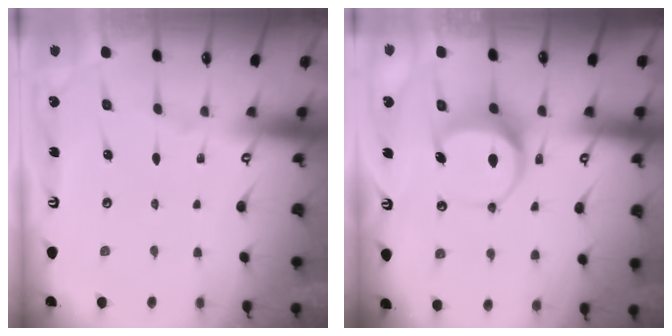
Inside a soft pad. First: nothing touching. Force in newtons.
{"total": 7.9, "press": 7.9, "slide": 0.5}